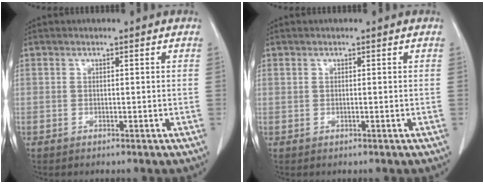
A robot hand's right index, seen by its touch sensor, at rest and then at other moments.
{"total": 0.0}